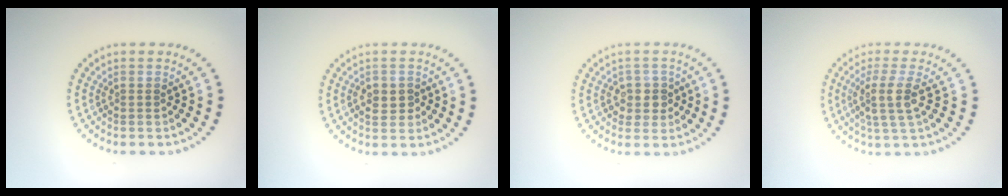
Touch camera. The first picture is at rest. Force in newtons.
{"total": 2.1, "press": 2.1, "slide": 0.4}
{"total": 2.1, "press": 2.0, "slide": 0.7}
{"total": 3.0, "press": 2.3, "slide": 1.9}